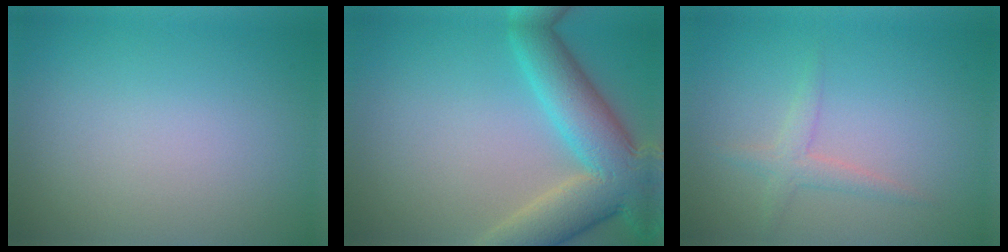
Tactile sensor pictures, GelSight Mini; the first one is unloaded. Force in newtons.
{"total": 8.6, "press": 8.6, "slide": 0.6}
{"total": 1.8, "press": 1.8, "slide": 0.0}